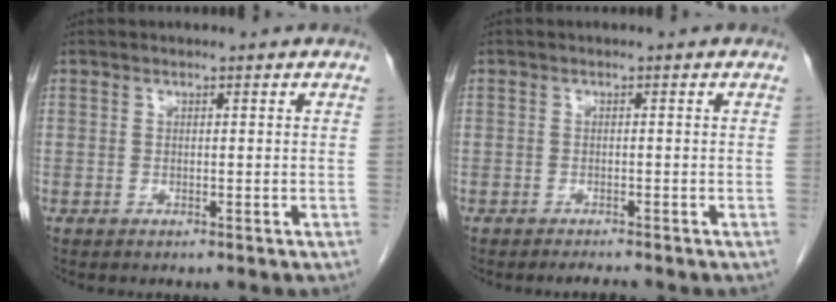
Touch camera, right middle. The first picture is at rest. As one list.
[{"total": 1.3, "force": [-1.3, -0.1, 0.4], "torque": [-0.009, -0.005, -0.017]}]